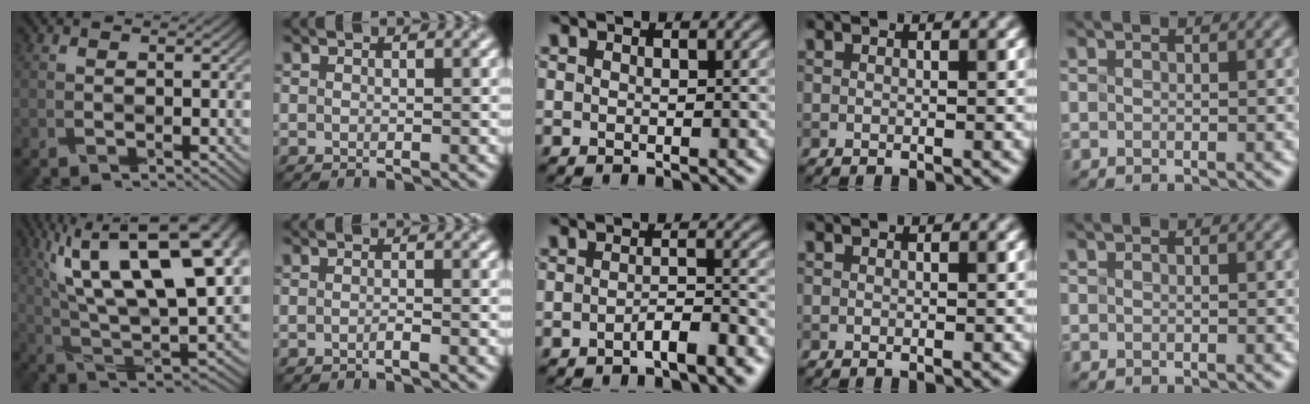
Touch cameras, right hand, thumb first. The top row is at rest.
{"thumb": {"total": 21.1, "force": [9.3, 7.8, 17.2], "torque": [-0.284, 0.051, 0.157]}, "index": {"total": 1.2, "force": [-1.0, 0.2, 0.7], "torque": [-0.006, 0.005, -0.012]}, "middle": {"total": 2.8, "force": [-1.7, 0.6, 2.1], "torque": [-0.034, 0.008, -0.033]}}